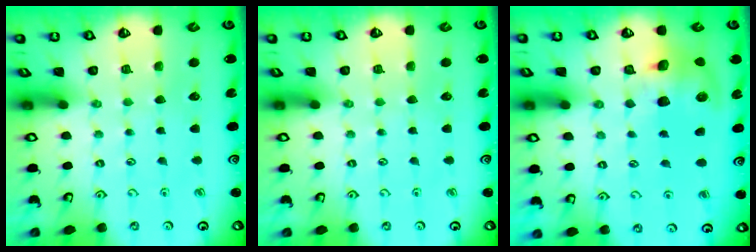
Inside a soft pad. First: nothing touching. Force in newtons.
{"total": 0.0}
{"total": 12.3, "press": 12.2, "slide": 1.7}